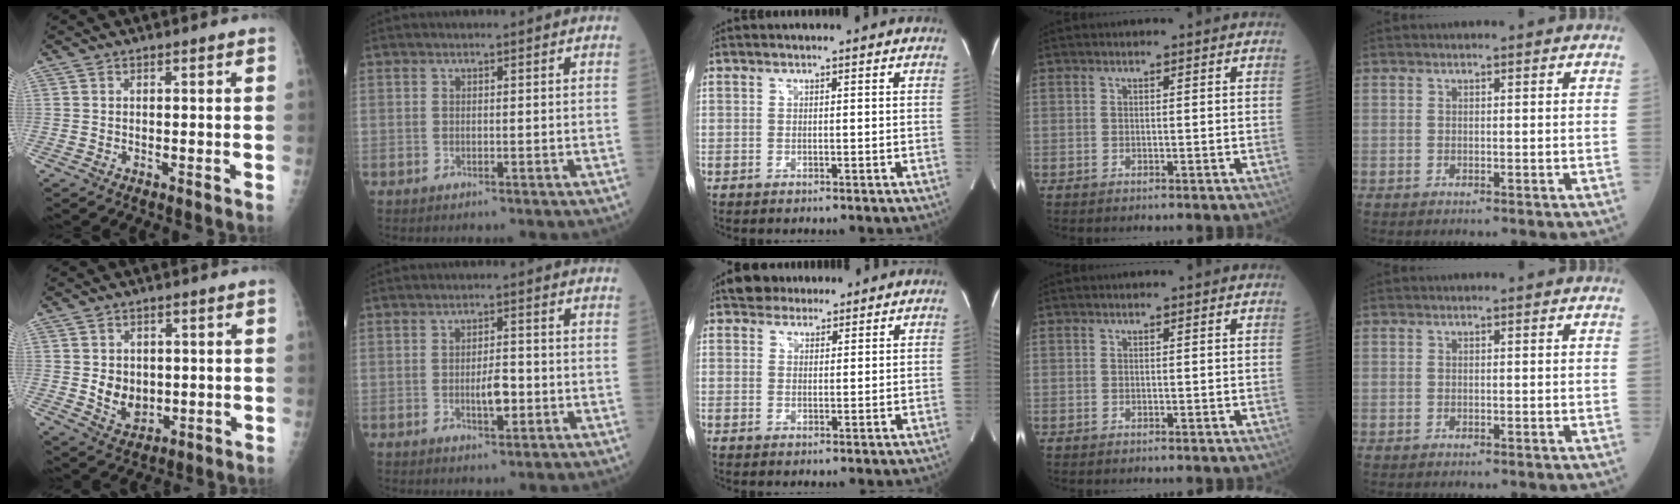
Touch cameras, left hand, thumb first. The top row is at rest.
{"thumb": {"total": 6.1, "force": [0.1, 4.9, 3.6], "torque": [-0.029, -0.012, 0.017]}, "index": {"total": 3.4, "force": [-1.0, 1.1, 3.0], "torque": [-0.049, -0.002, -0.017]}, "middle": {"total": 3.9, "force": [3.2, 2.2, 0.5], "torque": [-0.008, 0.016, 0.052]}}